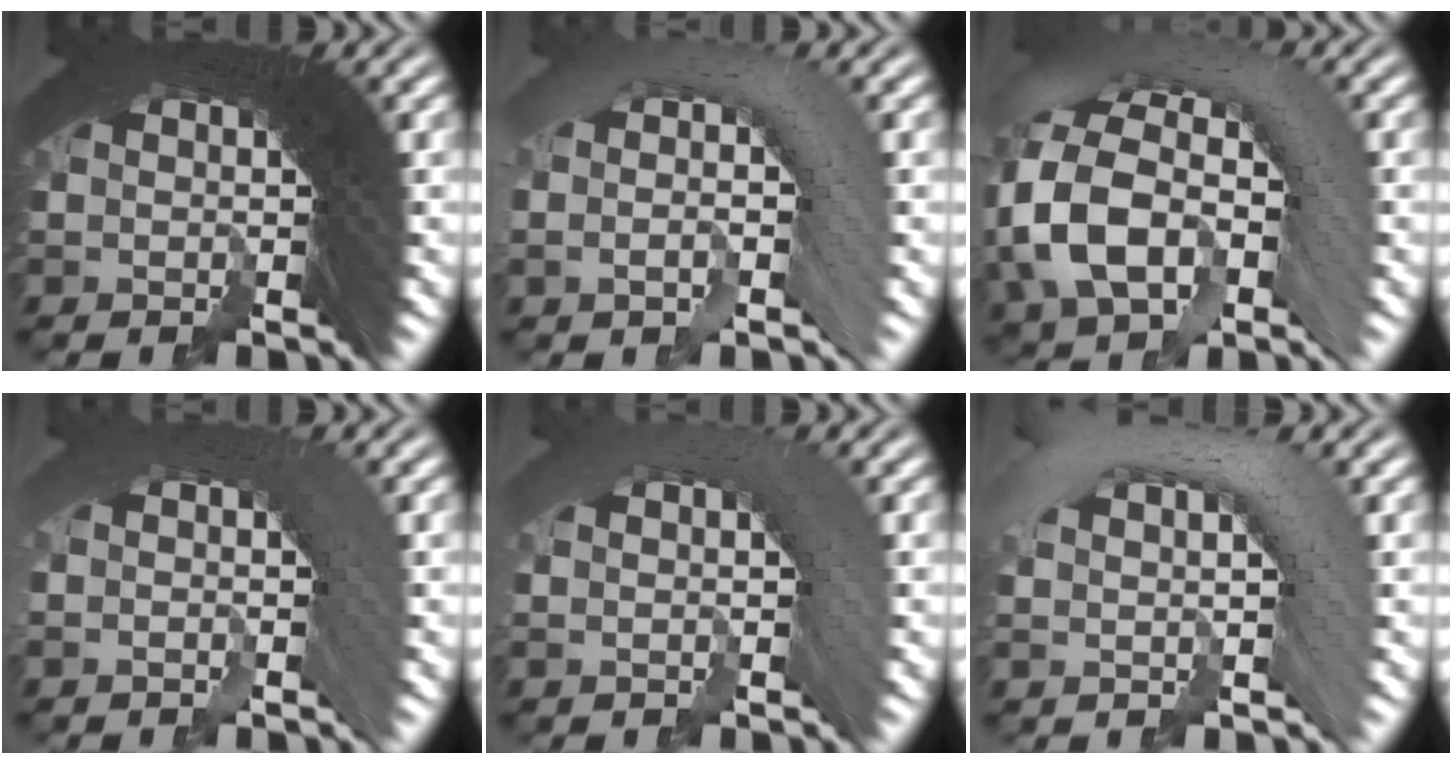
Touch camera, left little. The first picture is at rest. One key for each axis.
{"total": 3.3, "fx": -0.3, "fy": 1.1, "fz": 3.1, "tx": -0.026, "ty": 0.023, "tz": -0.013}
{"total": 8.8, "fx": 0.0, "fy": 5.8, "fz": 6.6, "tx": -0.116, "ty": 0.011, "tz": -0.002}
{"total": 1.3, "fx": -1.0, "fy": -0.2, "fz": 0.8, "tx": 0.008, "ty": 0.014, "tz": -0.020}
{"total": 1.5, "fx": 0.2, "fy": 0.1, "fz": 1.5, "tx": 0.005, "ty": 0.024, "tz": 0.001}
{"total": 4.1, "fx": 1.2, "fy": 0.9, "fz": 3.8, "tx": -0.040, "ty": 0.031, "tz": 0.015}